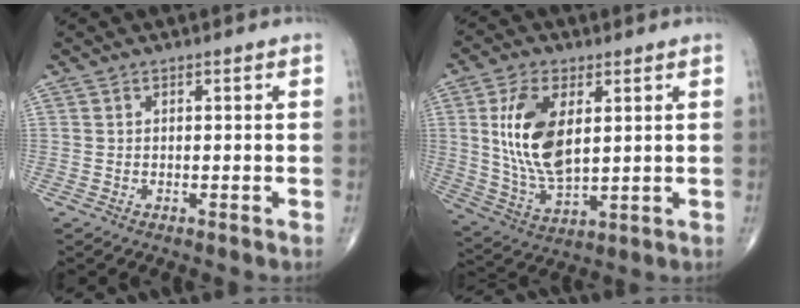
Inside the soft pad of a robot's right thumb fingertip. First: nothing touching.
{"total": 13.9, "force": [3.1, 7.2, 11.5], "torque": [-0.220, -0.019, 0.069]}